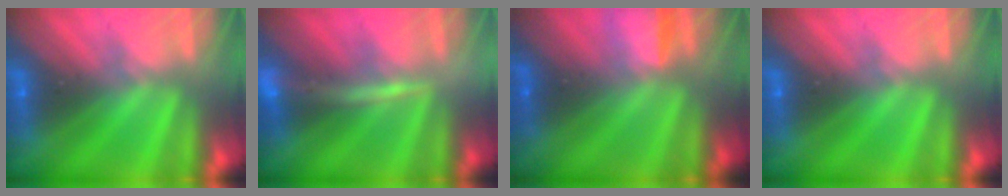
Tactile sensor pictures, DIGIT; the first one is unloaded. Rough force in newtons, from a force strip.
{"total": 2.6}
{"total": 1.6}
{"total": 0.0}